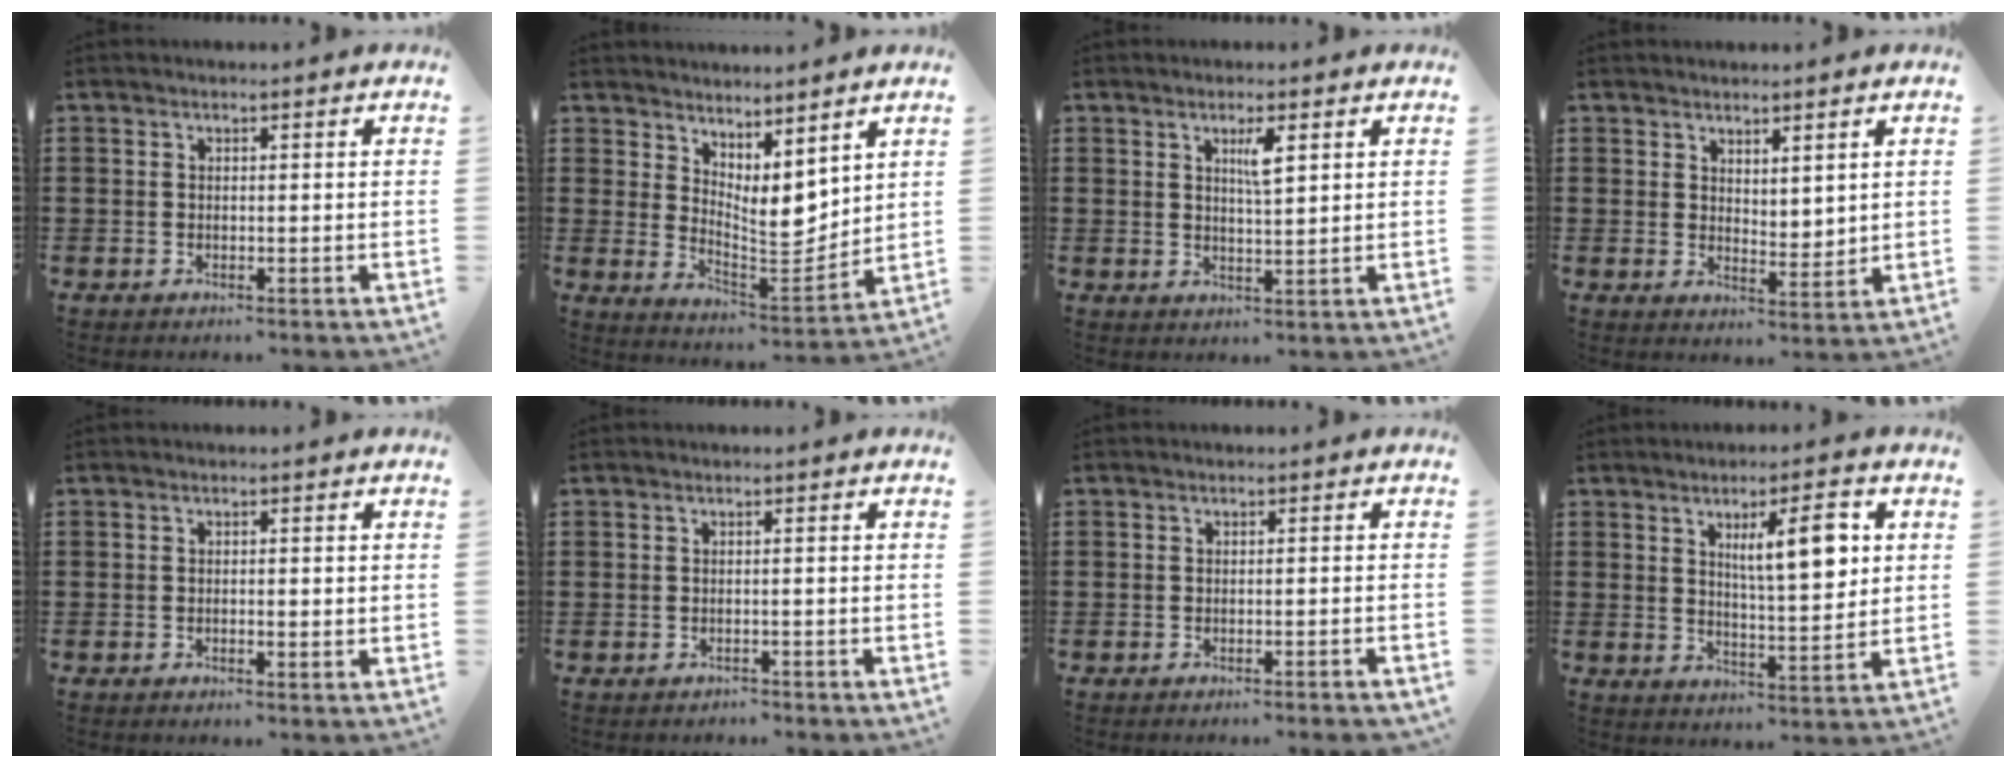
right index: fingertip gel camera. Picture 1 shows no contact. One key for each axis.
{"total": 6.2, "fx": 4.3, "fy": 2.7, "fz": 3.5, "tx": -0.067, "ty": -0.035, "tz": 0.077}
{"total": 3.1, "fx": 1.3, "fy": 0.5, "fz": 2.7, "tx": -0.049, "ty": 0.000, "tz": 0.019}
{"total": 3.1, "fx": 2.8, "fy": 1.1, "fz": 0.0, "tx": -0.007, "ty": -0.001, "tz": 0.055}
{"total": 0.7, "fx": -0.2, "fy": 0.2, "fz": 0.6, "tx": -0.013, "ty": -0.002, "tz": -0.002}
{"total": 0.8, "fx": -0.8, "fy": 0.3, "fz": -0.1, "tx": -0.001, "ty": 0.003, "tz": -0.018}
{"total": 1.0, "fx": -0.8, "fy": -0.2, "fz": 0.6, "tx": -0.010, "ty": -0.001, "tz": -0.016}
{"total": 8.5, "fx": 3.1, "fy": 2.4, "fz": 7.6, "tx": -0.127, "ty": 0.000, "tz": 0.045}